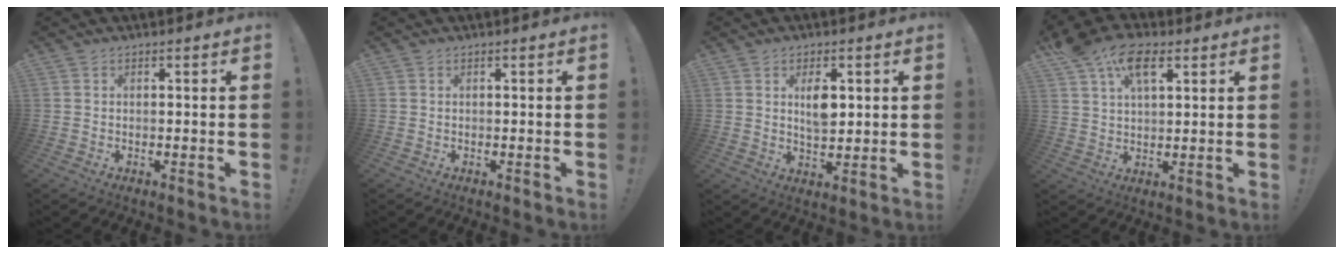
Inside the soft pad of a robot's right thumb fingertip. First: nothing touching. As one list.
[{"total": 0.0}, {"total": 6.9, "force": [1.9, 3.7, 5.5], "torque": [-0.072, -0.009, 0.027]}, {"total": 11.8, "force": [6.7, 6.3, 7.4], "torque": [-0.128, -0.015, 0.125]}]